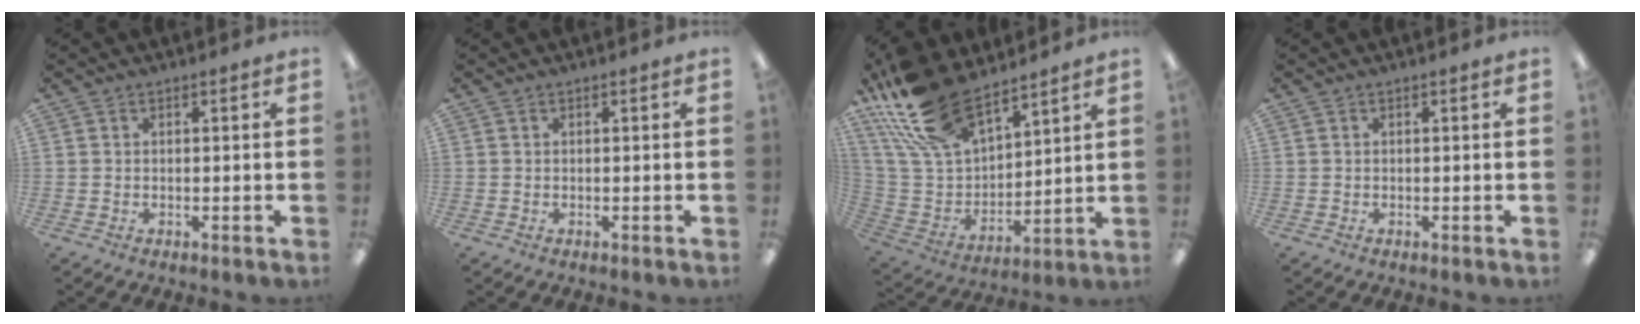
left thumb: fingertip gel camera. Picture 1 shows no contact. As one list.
[{"total": 0.0}, {"total": 22.0, "force": [15.6, 10.7, 11.1], "torque": [-0.252, -0.080, 0.291]}, {"total": 0.0}]